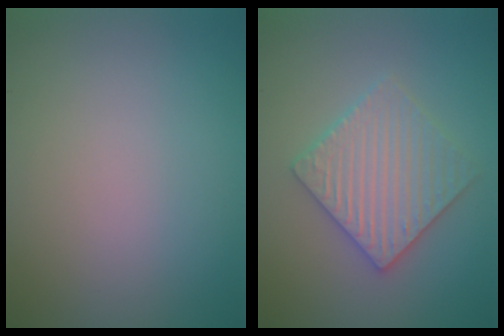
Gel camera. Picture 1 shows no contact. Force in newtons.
{"total": 5.2, "press": 5.1, "slide": 1.0}